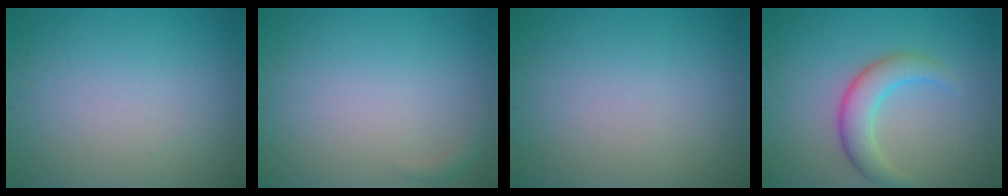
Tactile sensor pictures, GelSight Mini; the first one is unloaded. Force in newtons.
{"total": 0.9, "press": 0.9, "slide": 0.1}
{"total": 0.0}
{"total": 3.9, "press": 3.9, "slide": 0.1}